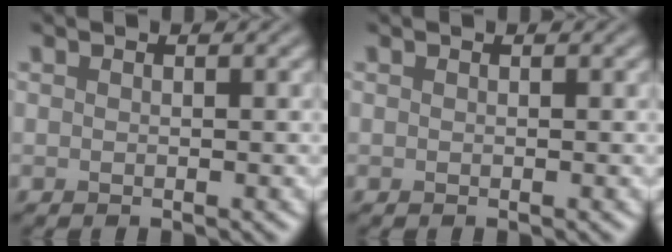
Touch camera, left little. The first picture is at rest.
{"total": 0.0}